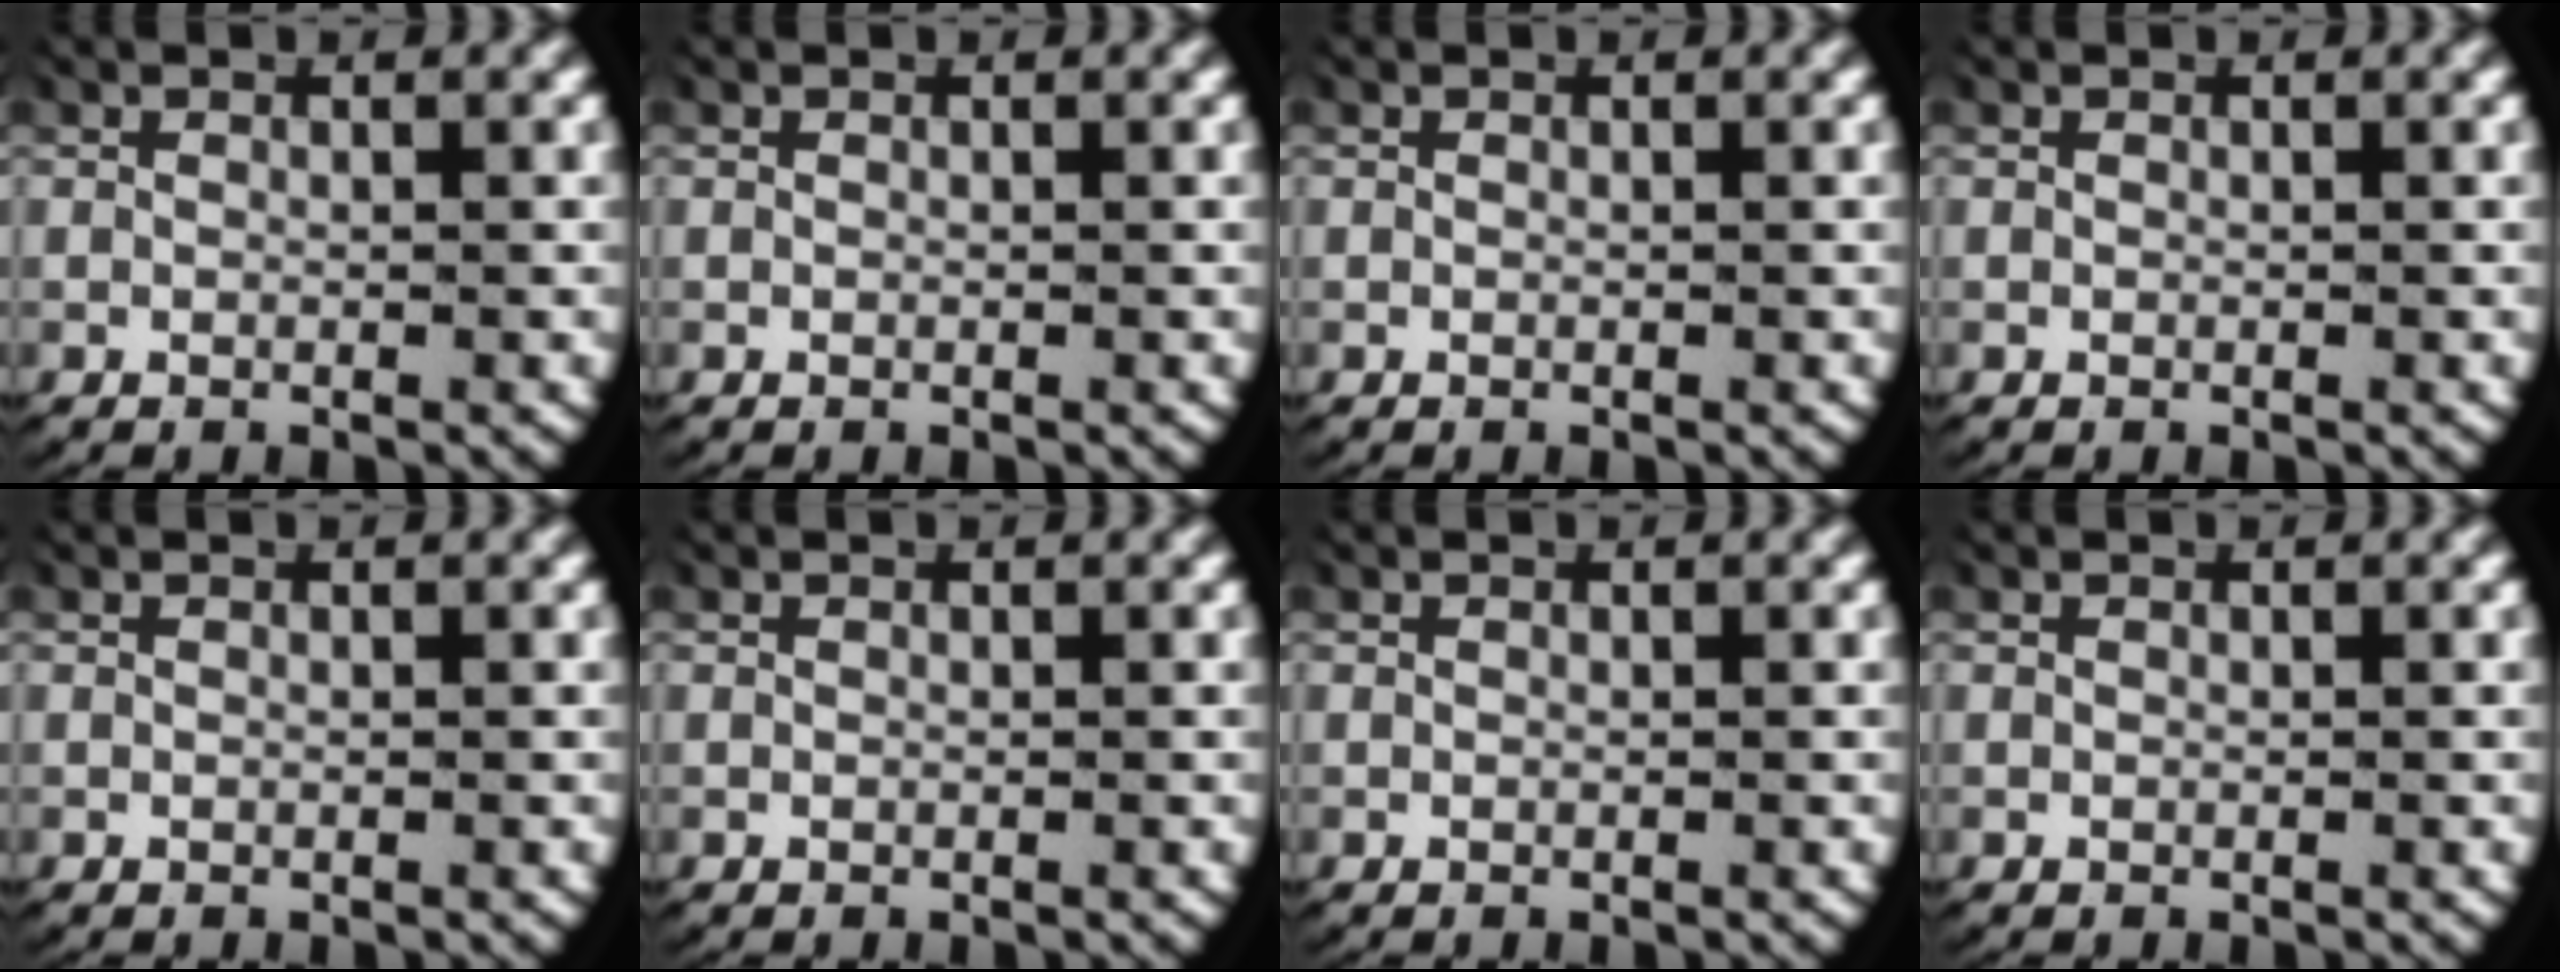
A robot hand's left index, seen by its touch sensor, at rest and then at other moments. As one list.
[{"total": 0.0}, {"total": 0.0}, {"total": 0.0}, {"total": 0.0}, {"total": 0.0}, {"total": 0.0}, {"total": 0.0}]